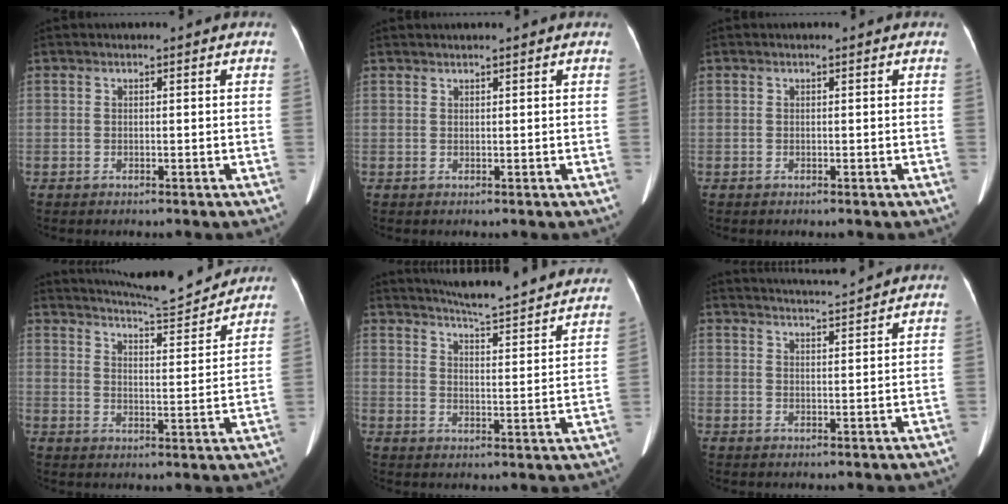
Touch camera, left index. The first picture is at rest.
{"total": 1.4, "force": [1.3, -0.1, 0.5], "torque": [-0.008, 0.021, 0.024]}
{"total": 0.0}
{"total": 12.1, "force": [11.6, 0.3, 3.2], "torque": [-0.054, 0.000, 0.163]}
{"total": 21.9, "force": [20.5, 1.4, 7.7], "torque": [-0.110, -0.042, 0.250]}
{"total": 6.0, "force": [5.8, -1.1, 1.1], "torque": [-0.023, 0.007, 0.086]}